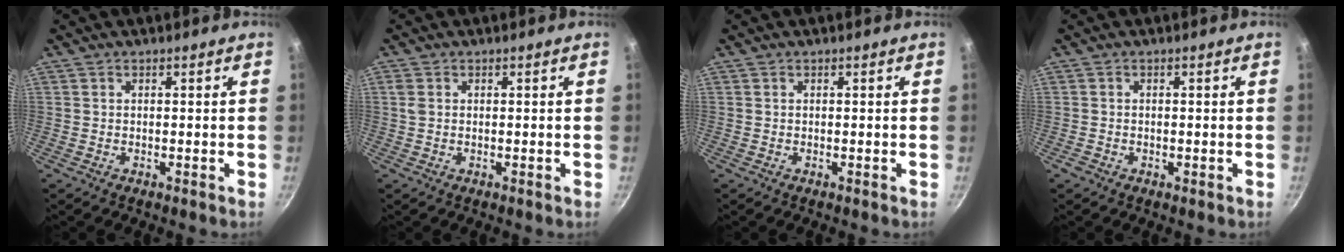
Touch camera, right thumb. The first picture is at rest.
{"total": 1.5, "force": [0.4, 1.1, 0.9], "torque": [-0.019, 0.003, 0.008]}
{"total": 0.0}
{"total": 1.0, "force": [-0.5, 0.8, 0.4], "torque": [-0.007, 0.001, -0.008]}